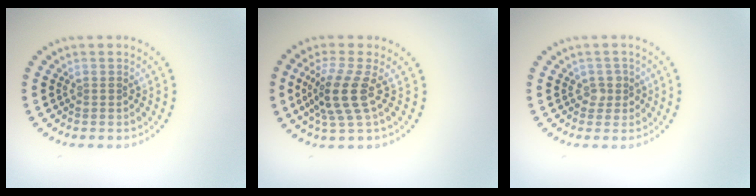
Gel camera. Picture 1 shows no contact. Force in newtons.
{"total": 3.9, "press": 3.1, "slide": 2.4}
{"total": 1.3, "press": 1.1, "slide": 0.6}